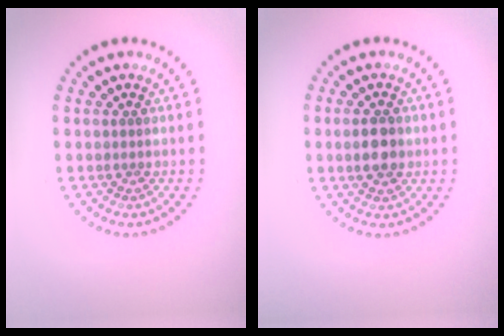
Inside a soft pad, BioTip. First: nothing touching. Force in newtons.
{"total": 3.0, "press": 3.0, "slide": 0.1}